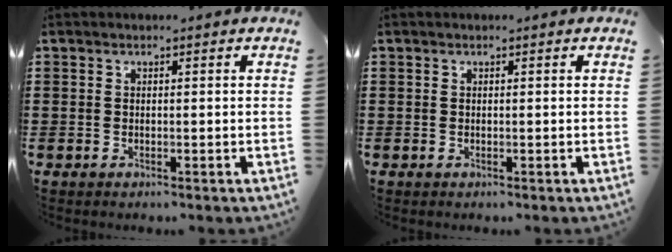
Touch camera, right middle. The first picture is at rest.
{"total": 0.0}